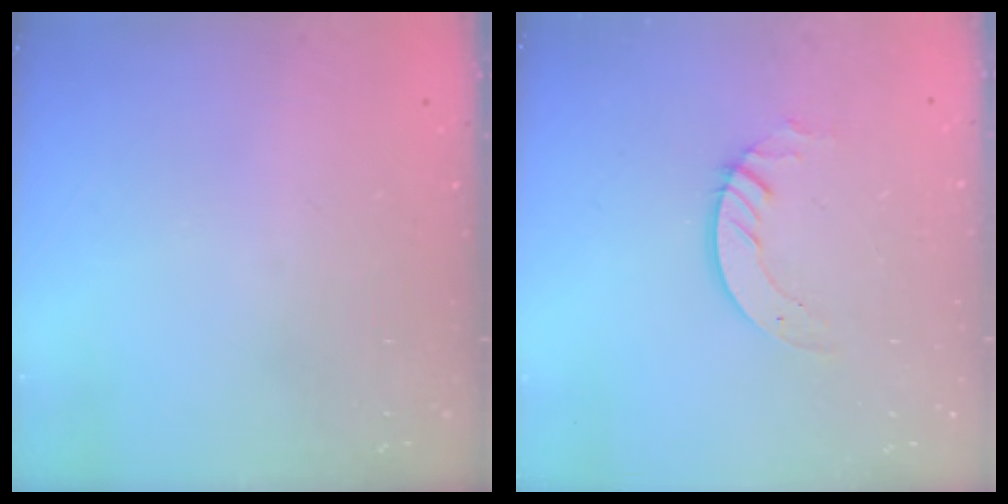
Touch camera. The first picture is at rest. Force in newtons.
{"total": 3.6, "press": 3.6, "slide": 0.4}